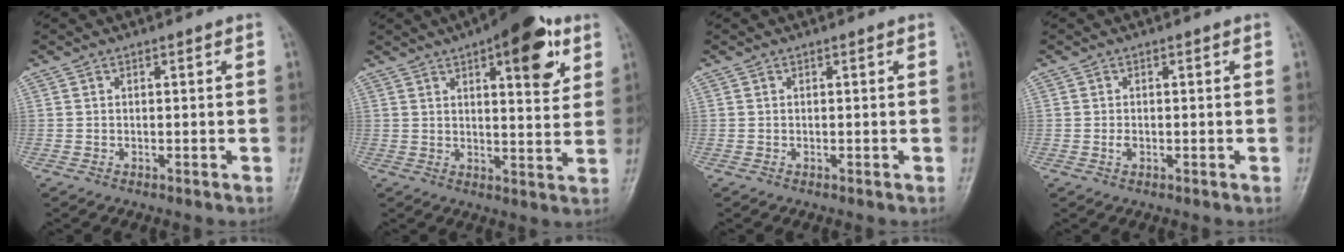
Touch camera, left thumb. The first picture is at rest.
{"total": 14.3, "force": [6.9, 5.4, 11.3], "torque": [-0.118, -0.022, 0.088]}
{"total": 0.0}
{"total": 1.2, "force": [-0.2, 0.8, 0.9], "torque": [-0.015, -0.001, -0.006]}